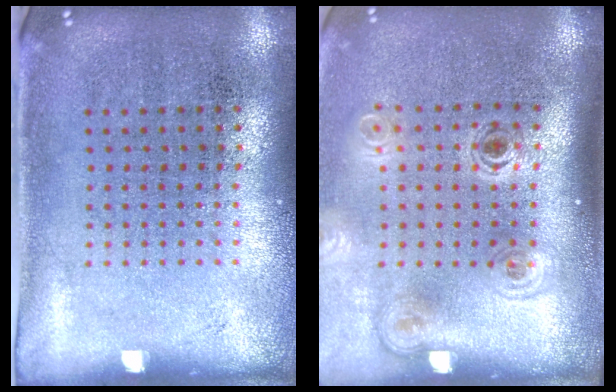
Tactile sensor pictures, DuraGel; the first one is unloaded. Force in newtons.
{"total": 1.9, "press": 1.3, "slide": 1.4}